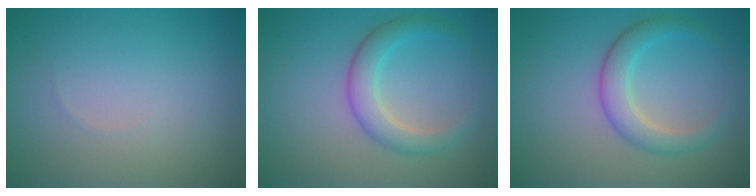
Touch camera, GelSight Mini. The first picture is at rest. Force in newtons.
{"total": 2.6, "press": 2.6, "slide": 0.2}
{"total": 2.6, "press": 2.6, "slide": 0.2}